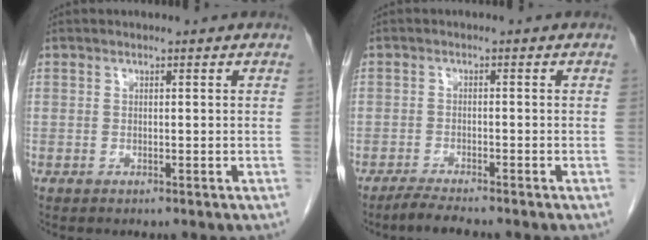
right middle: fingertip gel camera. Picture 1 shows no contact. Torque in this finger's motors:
{"motor_torque": [0.26, 0.13, -0.04, 0.00]}